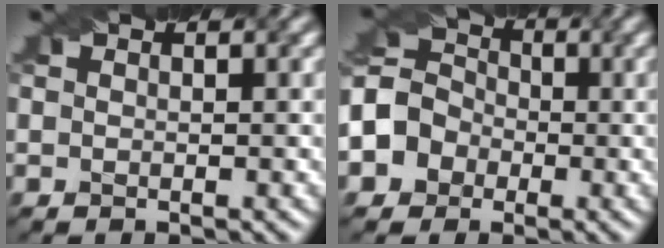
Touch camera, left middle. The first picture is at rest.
{"total": 5.6, "force": [-1.8, 4.7, 2.4], "torque": [-0.048, 0.014, -0.038]}